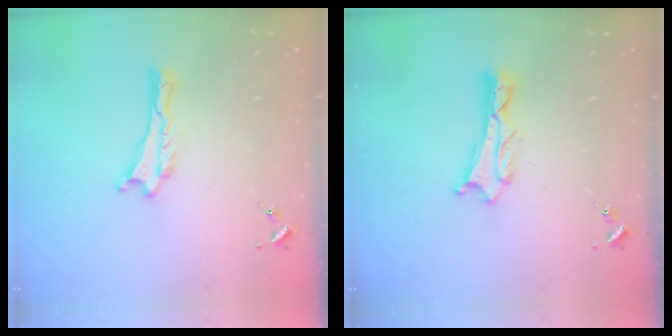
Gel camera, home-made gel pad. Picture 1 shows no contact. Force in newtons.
{"total": 1.1, "press": 1.0, "slide": 0.2}